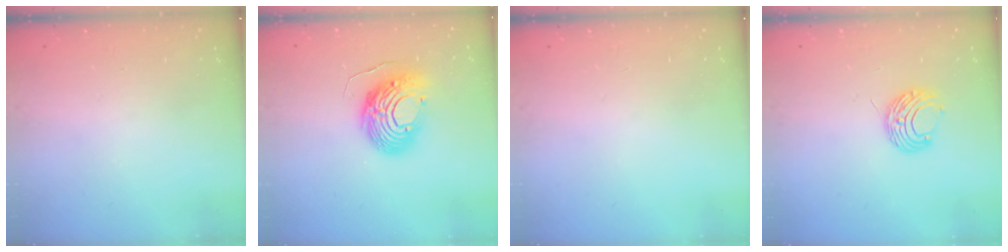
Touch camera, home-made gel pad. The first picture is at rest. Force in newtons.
{"total": 12.8, "press": 12.7, "slide": 1.3}
{"total": 0.0}
{"total": 8.0, "press": 7.9, "slide": 0.6}